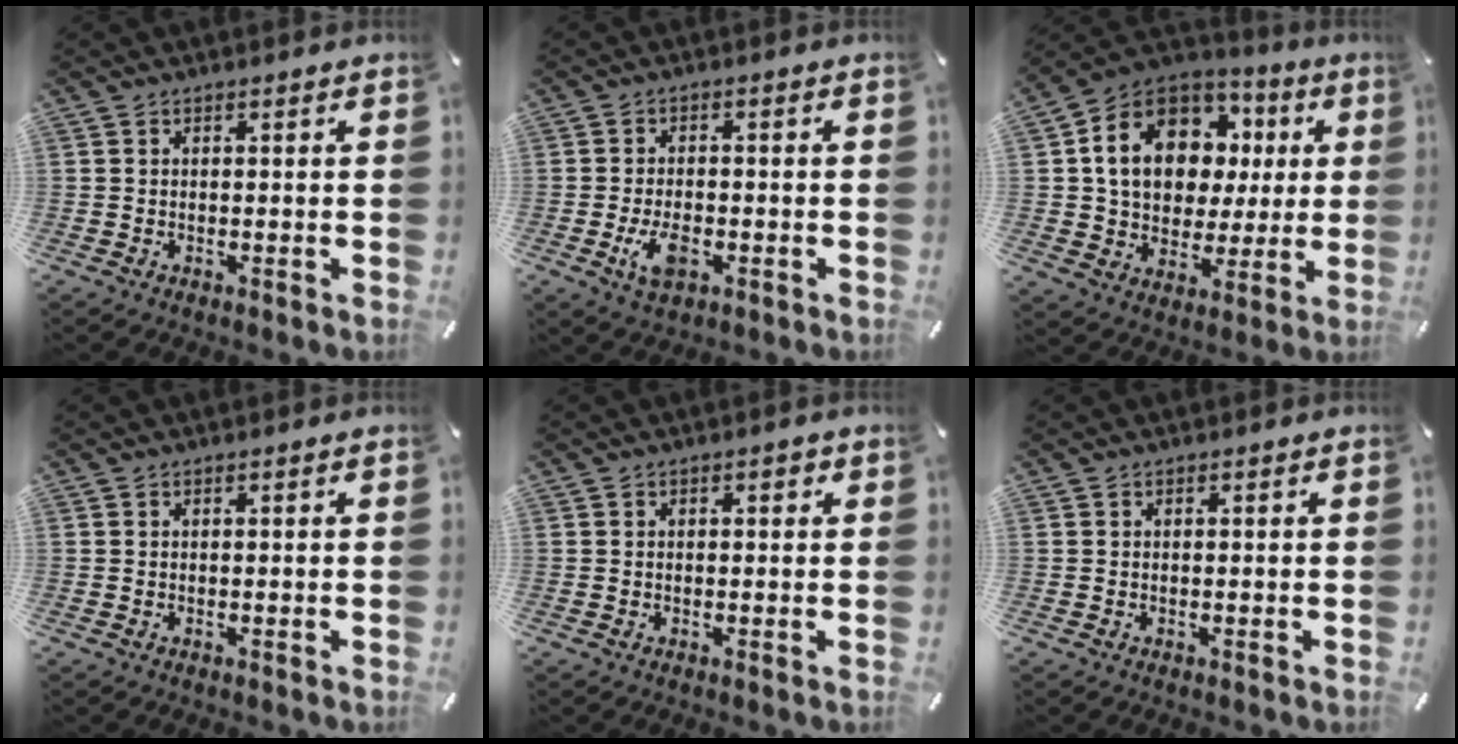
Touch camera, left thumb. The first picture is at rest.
{"total": 5.8, "force": [-2.0, 3.3, 4.3], "torque": [-0.087, 0.000, -0.039]}
{"total": 15.4, "force": [3.5, 12.5, 8.2], "torque": [-0.159, -0.011, 0.071]}
{"total": 0.0}
{"total": 1.2, "force": [0.2, 0.7, 0.9], "torque": [-0.010, 0.003, 0.000]}
{"total": 0.0}